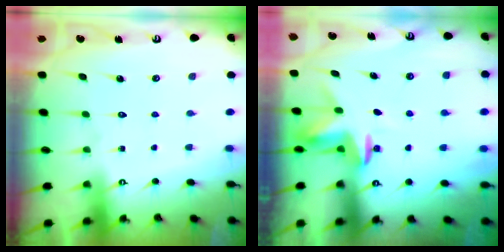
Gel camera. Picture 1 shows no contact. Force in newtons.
{"total": 3.5, "press": 3.5, "slide": 0.3}